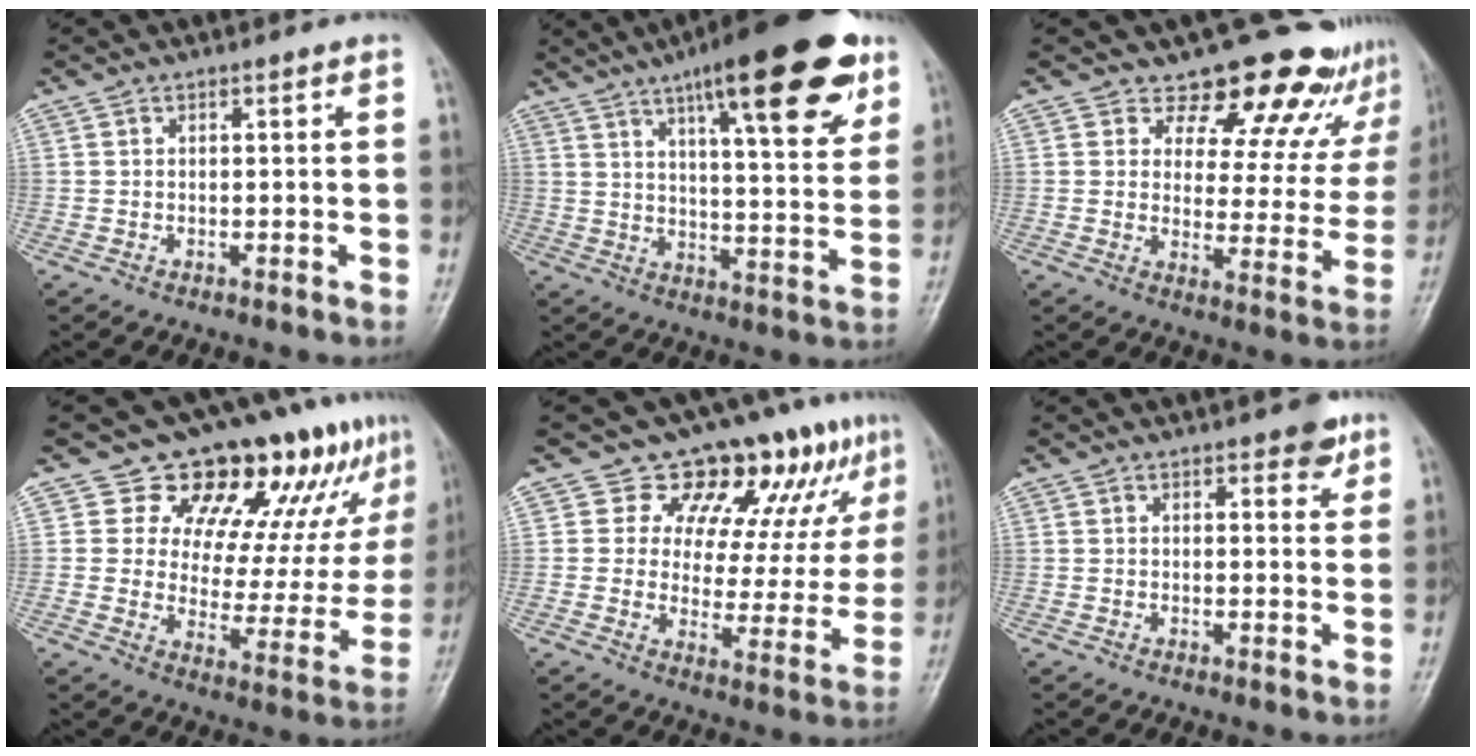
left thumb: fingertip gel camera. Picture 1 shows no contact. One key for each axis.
{"total": 22.8, "fx": 12.8, "fy": 6.0, "fz": 17.9, "tx": -0.234, "ty": -0.031, "tz": 0.186}
{"total": 17.2, "fx": 15.4, "fy": 7.1, "fz": 2.9, "tx": 0.026, "ty": -0.113, "tz": 0.167}
{"total": 19.2, "fx": 12.1, "fy": 10.3, "fz": 10.9, "tx": -0.065, "ty": -0.052, "tz": 0.165}
{"total": 15.0, "fx": 9.4, "fy": 7.7, "fz": 8.8, "tx": -0.060, "ty": -0.051, "tz": 0.122}
{"total": 3.7, "fx": 2.4, "fy": 1.7, "fz": 2.3, "tx": -0.011, "ty": -0.011, "tz": 0.028}